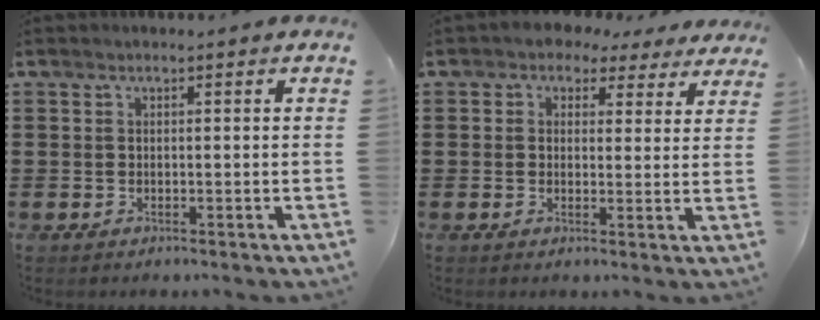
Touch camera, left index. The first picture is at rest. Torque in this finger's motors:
{"motor_torque": [2.14, 0.00, 0.51, 0.01]}